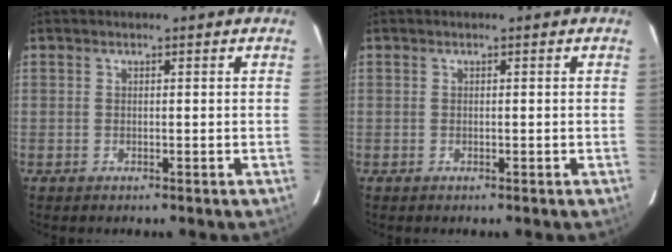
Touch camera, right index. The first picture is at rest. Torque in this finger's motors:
{"motor_torque": [-0.06, 0.00, -0.03, 0.00]}